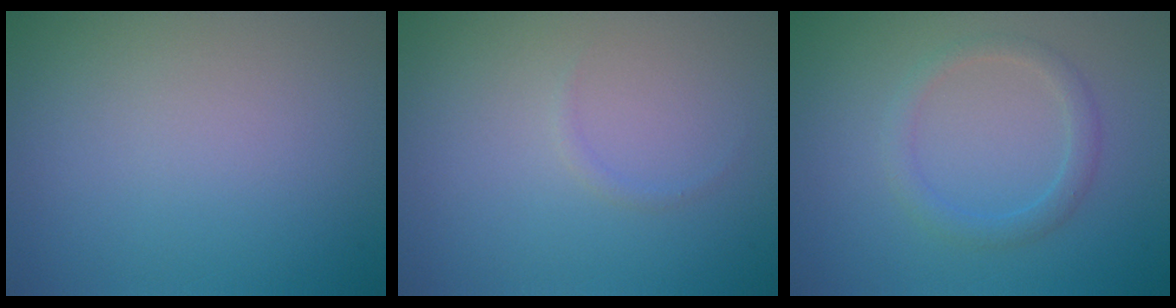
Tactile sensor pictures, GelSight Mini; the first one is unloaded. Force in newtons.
{"total": 0.5, "press": 0.5, "slide": 0.0}
{"total": 1.9, "press": 1.9, "slide": 0.2}